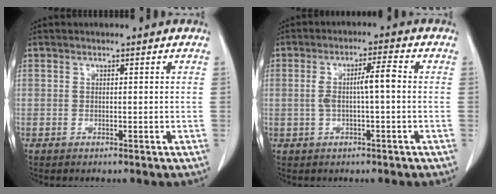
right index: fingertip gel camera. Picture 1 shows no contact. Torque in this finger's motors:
{"motor_torque": [0.16, 0.01, 0.10, 0.08]}